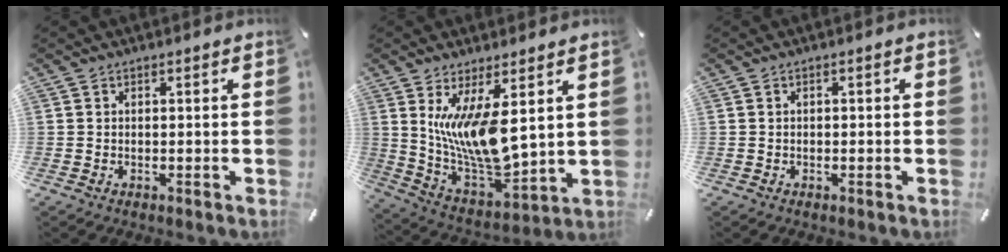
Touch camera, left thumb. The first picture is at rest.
{"total": 13.9, "force": [5.3, 4.9, 11.9], "torque": [-0.256, -0.050, 0.091]}
{"total": 0.5, "force": [-0.2, 0.2, 0.4], "torque": [-0.008, -0.001, -0.003]}